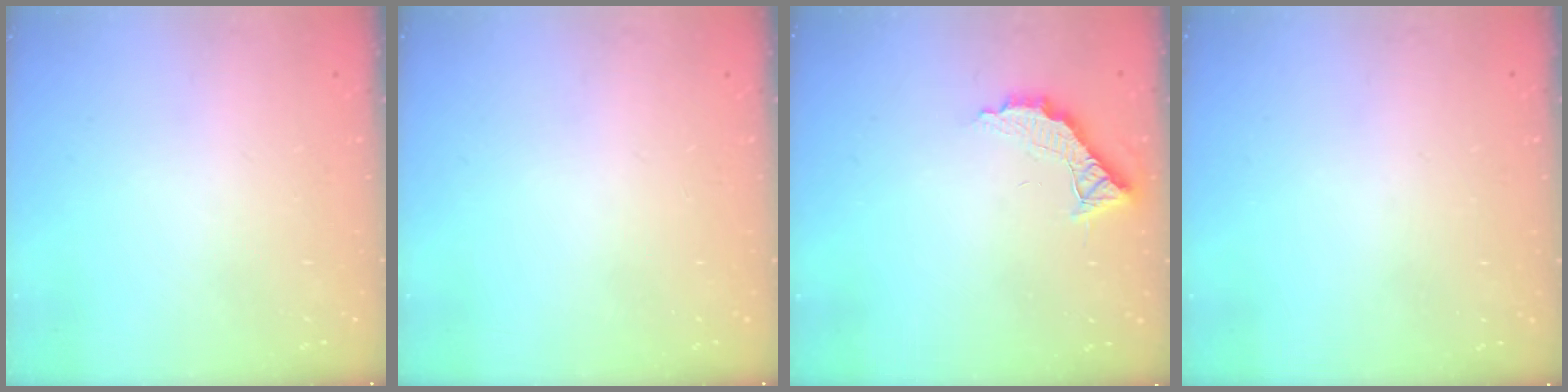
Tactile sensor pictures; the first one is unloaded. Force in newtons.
{"total": 0.0}
{"total": 8.6, "press": 8.6, "slide": 0.5}
{"total": 2.8, "press": 2.8, "slide": 0.1}